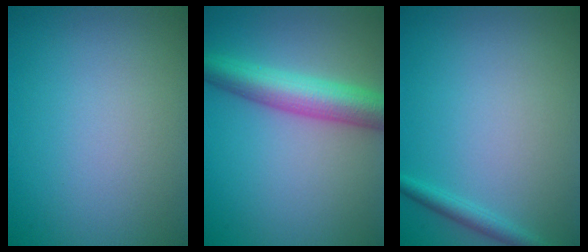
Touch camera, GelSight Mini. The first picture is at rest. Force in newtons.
{"total": 6.0, "press": 6.0, "slide": 0.1}
{"total": 1.5, "press": 1.4, "slide": 0.1}